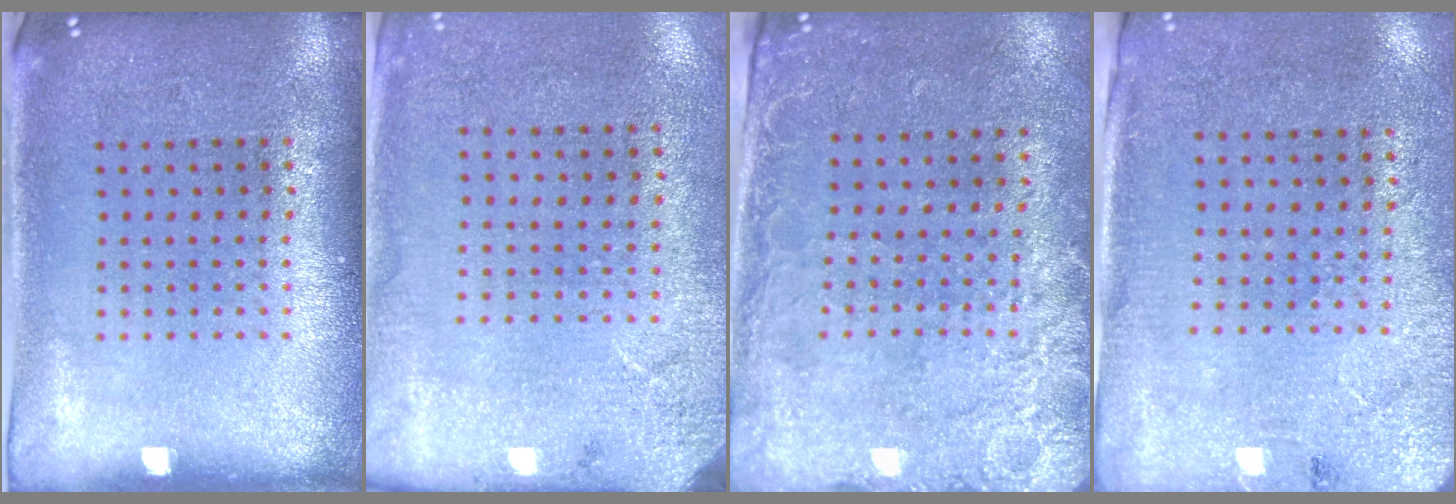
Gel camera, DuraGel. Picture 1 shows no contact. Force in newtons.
{"total": 2.7, "press": 2.2, "slide": 1.6}
{"total": 2.6, "press": 2.2, "slide": 1.4}
{"total": 2.7, "press": 2.3, "slide": 1.5}